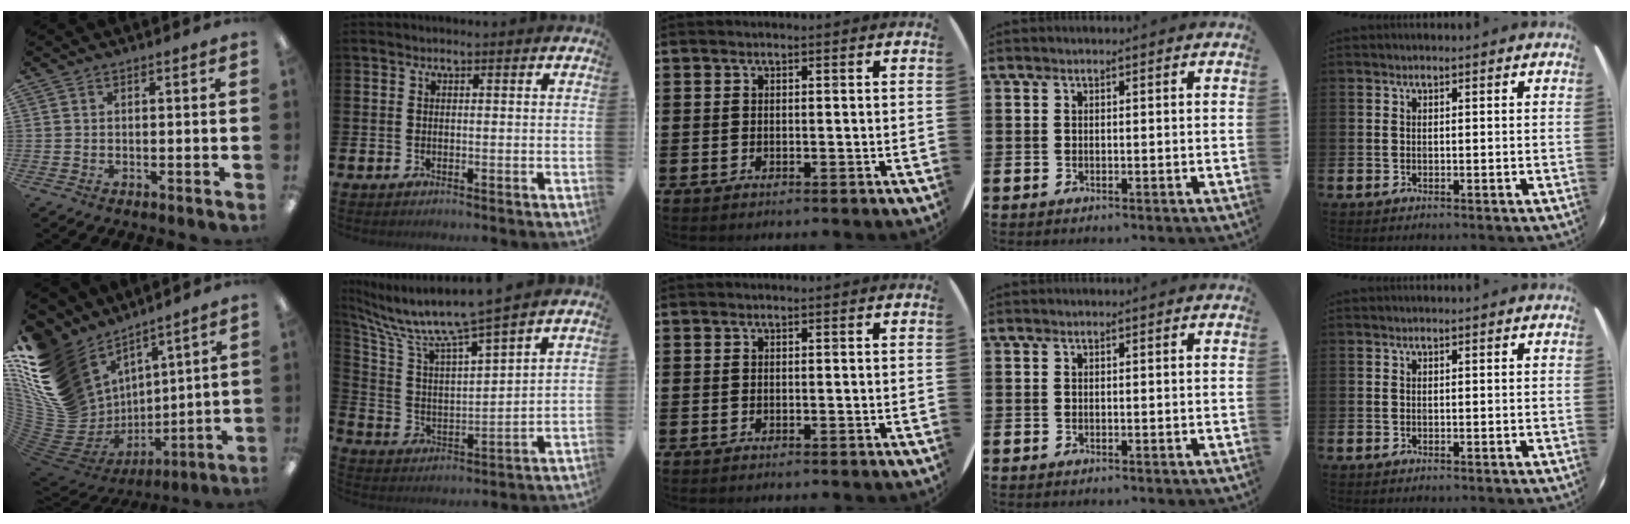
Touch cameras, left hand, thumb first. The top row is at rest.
{"thumb": {"total": 20.2, "force": [7.8, 15.1, 10.9], "torque": [-0.232, -0.082, 0.178]}, "index": {"total": 8.7, "force": [7.7, 0.2, 3.9], "torque": [-0.113, -0.053, 0.125]}}